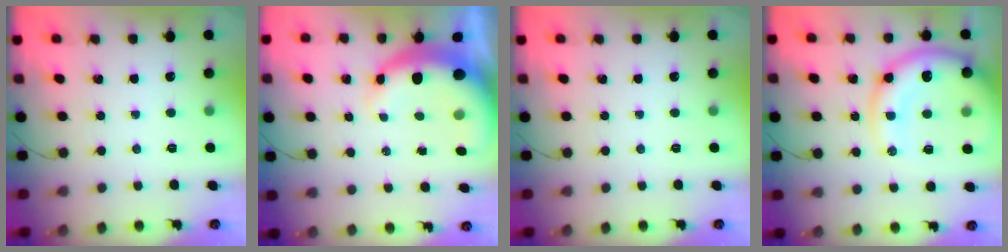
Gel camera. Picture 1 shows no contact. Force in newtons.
{"total": 8.0, "press": 7.7, "slide": 2.0}
{"total": 0.0}
{"total": 15.9, "press": 15.6, "slide": 3.3}